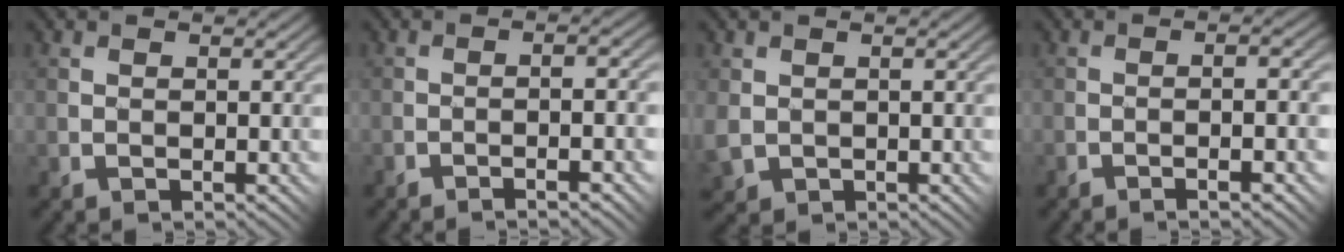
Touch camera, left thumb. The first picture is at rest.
{"total": 5.8, "force": [-2.8, 0.7, 5.0], "torque": [-0.065, 0.002, -0.038]}
{"total": 3.2, "force": [-0.2, 2.8, 1.6], "torque": [-0.052, -0.019, 0.004]}
{"total": 6.2, "force": [-2.6, 0.9, 5.6], "torque": [-0.069, 0.002, -0.032]}